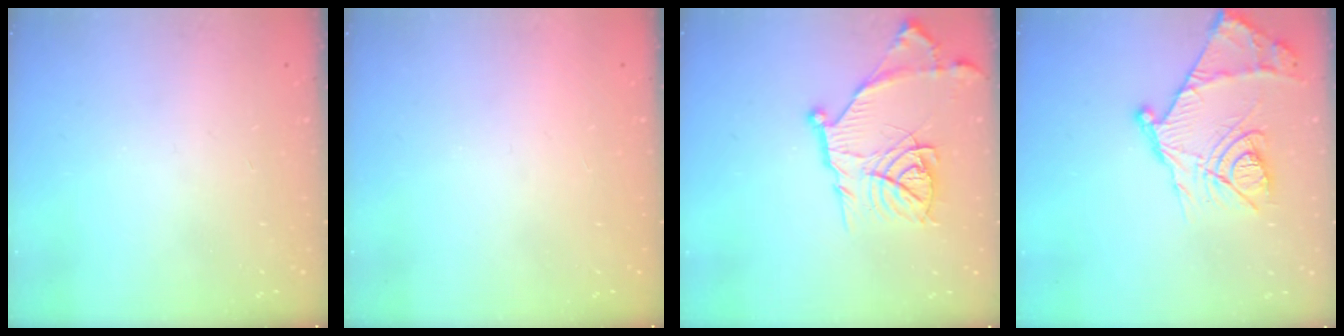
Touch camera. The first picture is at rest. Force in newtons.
{"total": 1.6, "press": 1.5, "slide": 0.1}
{"total": 17.5, "press": 17.4, "slide": 1.6}
{"total": 18.9, "press": 18.8, "slide": 1.6}